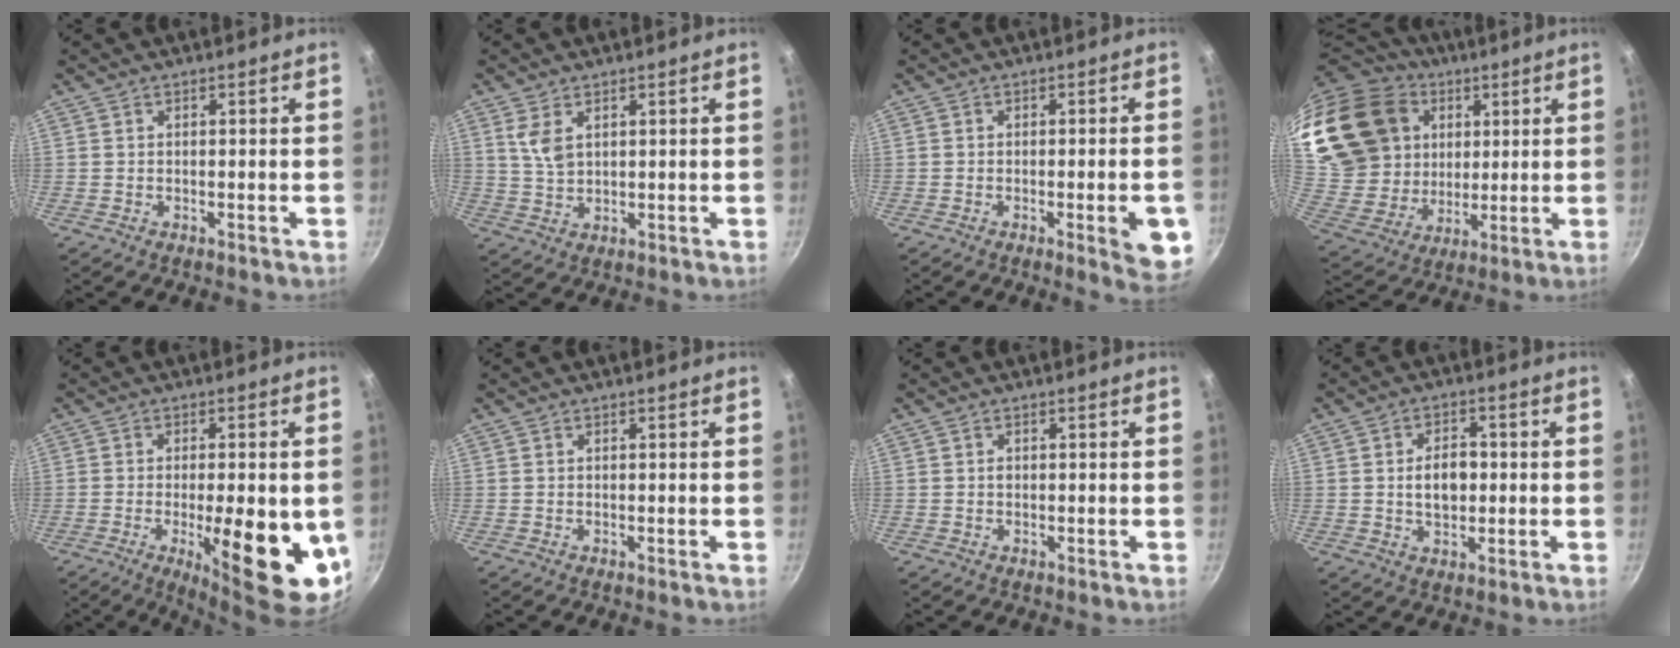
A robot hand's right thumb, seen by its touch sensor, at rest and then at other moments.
{"total": 4.6, "force": [2.0, 2.6, 3.3], "torque": [-0.059, -0.012, 0.043]}
{"total": 7.5, "force": [-2.3, 1.9, 6.9], "torque": [-0.064, 0.005, -0.027]}
{"total": 24.8, "force": [12.5, 17.9, 11.6], "torque": [-0.229, -0.024, 0.252]}
{"total": 16.9, "force": [-3.9, 5.2, 15.6], "torque": [-0.200, -0.001, -0.045]}
{"total": 0.0}
{"total": 0.5, "force": [0.1, 0.4, 0.4], "torque": [-0.006, -0.001, 0.003]}
{"total": 6.5, "force": [0.1, 4.2, 5.0], "torque": [-0.062, 0.005, 0.002]}